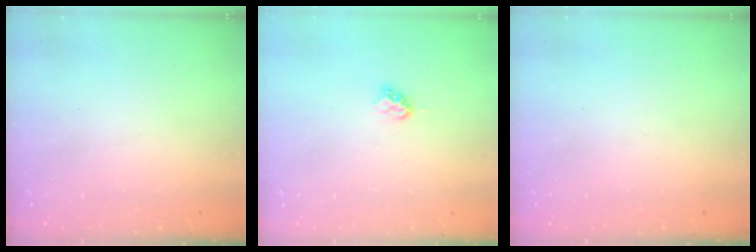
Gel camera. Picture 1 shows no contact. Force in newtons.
{"total": 3.2, "press": 3.2, "slide": 0.4}
{"total": 0.0}